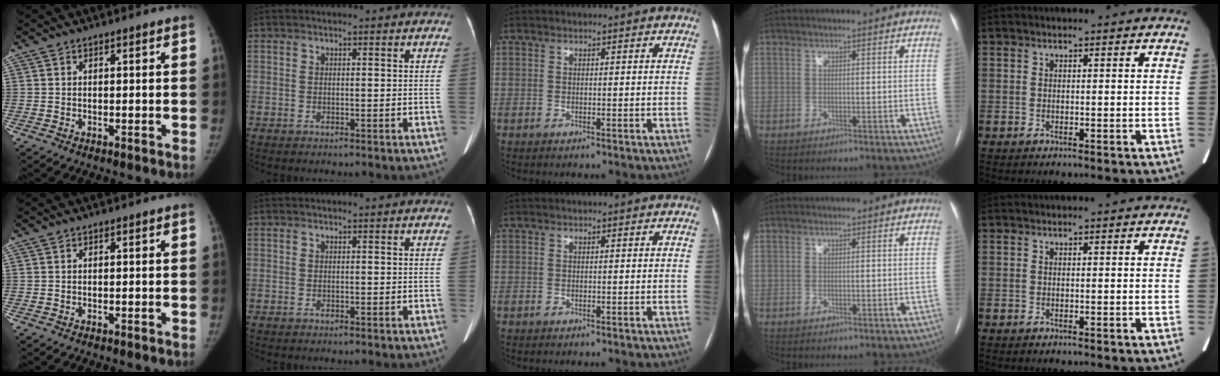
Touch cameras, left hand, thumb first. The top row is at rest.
{}